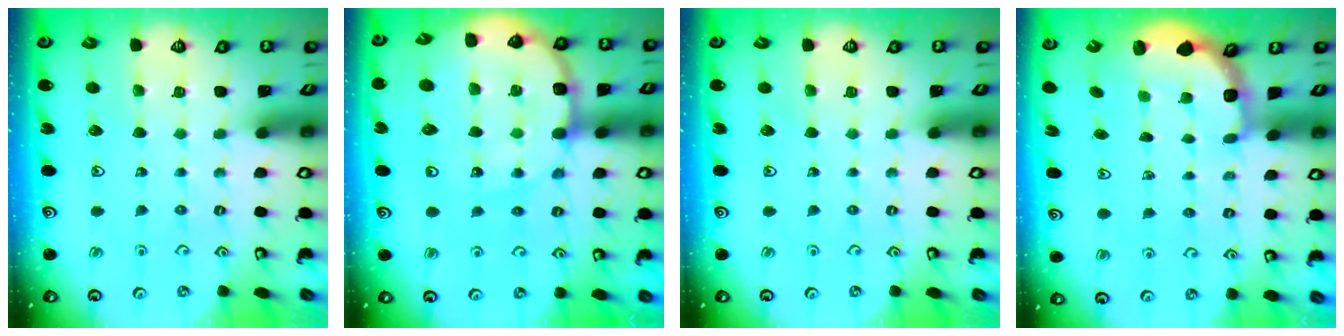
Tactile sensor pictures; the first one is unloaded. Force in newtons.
{"total": 19.5, "press": 19.1, "slide": 3.9}
{"total": 0.0}
{"total": 3.0, "press": 2.6, "slide": 1.5}